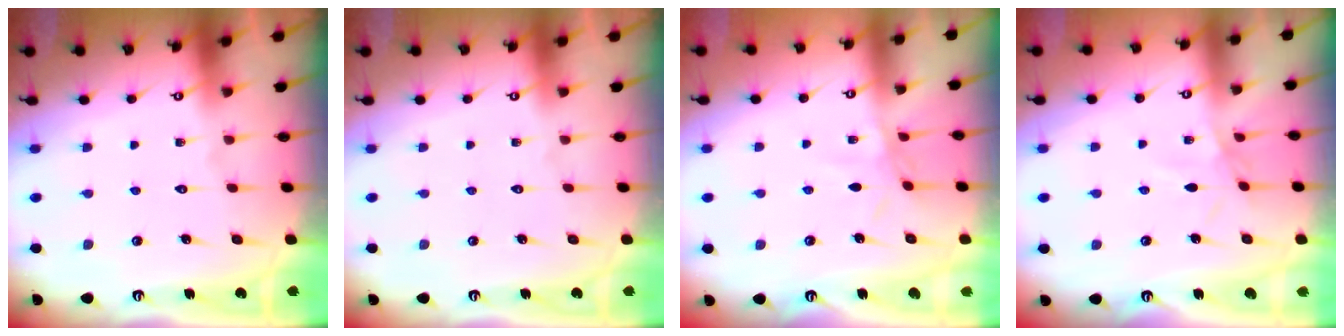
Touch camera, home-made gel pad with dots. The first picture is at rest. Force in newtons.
{"total": 0.0}
{"total": 2.8, "press": 2.8, "slide": 0.2}
{"total": 2.9, "press": 2.9, "slide": 0.5}